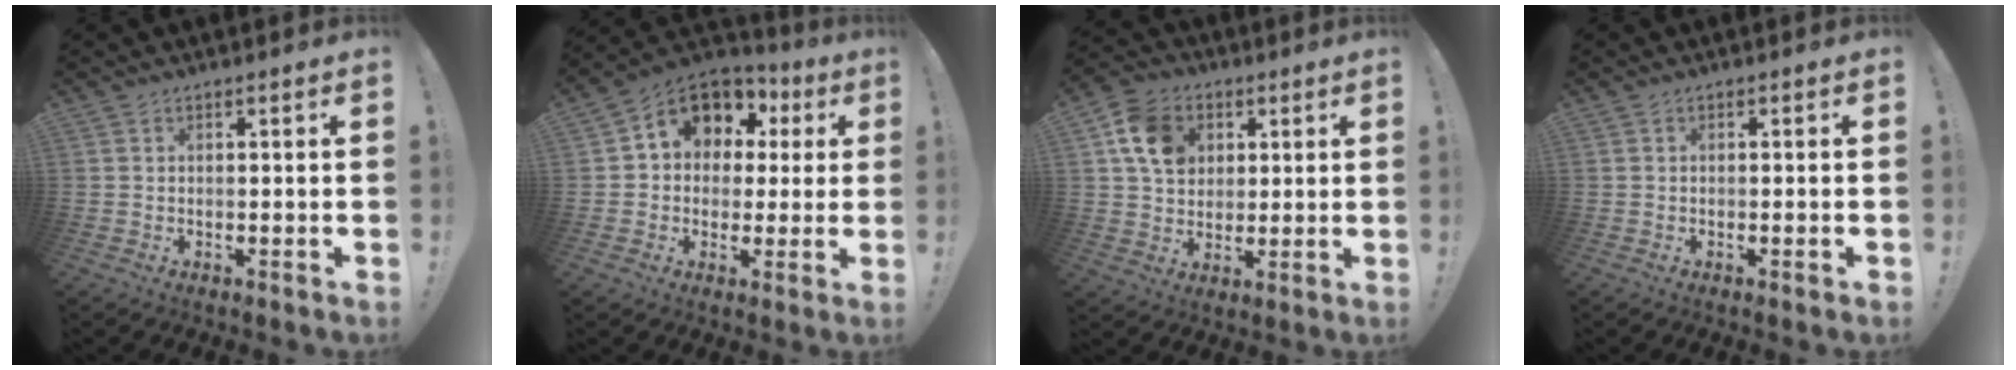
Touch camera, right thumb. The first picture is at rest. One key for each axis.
{"total": 10.8, "fx": 4.2, "fy": 8.5, "fz": 5.1, "tx": -0.087, "ty": -0.018, "tz": 0.081}
{"total": 13.3, "fx": 4.6, "fy": 10.7, "fz": 6.3, "tx": -0.098, "ty": -0.002, "tz": 0.097}
{"total": 0.9, "fx": -0.4, "fy": -0.3, "fz": 0.7, "tx": -0.016, "ty": -0.001, "tz": -0.007}